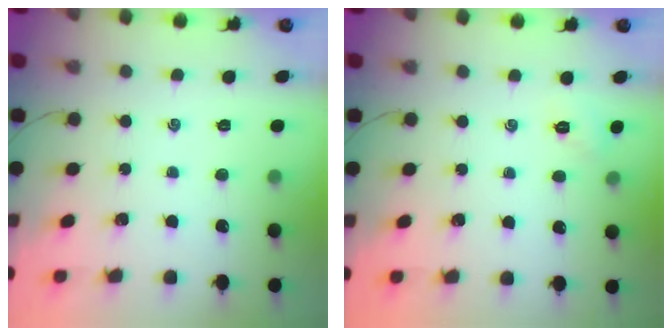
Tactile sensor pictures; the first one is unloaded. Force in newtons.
{"total": 2.0, "press": 1.9, "slide": 0.6}